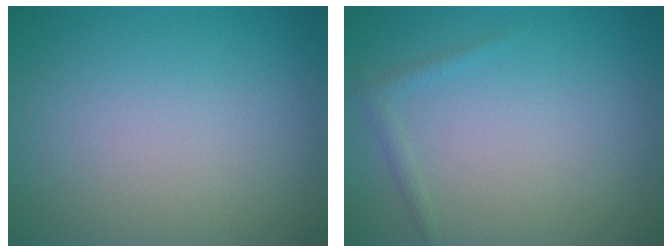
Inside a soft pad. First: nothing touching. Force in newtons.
{"total": 0.8, "press": 0.8, "slide": 0.1}